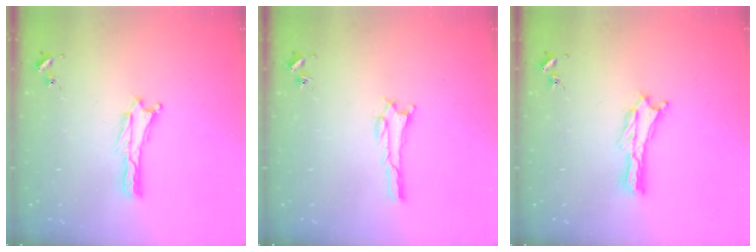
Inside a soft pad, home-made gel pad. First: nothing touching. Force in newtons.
{"total": 1.5, "press": 1.5, "slide": 0.2}
{"total": 0.9, "press": 0.9, "slide": 0.2}